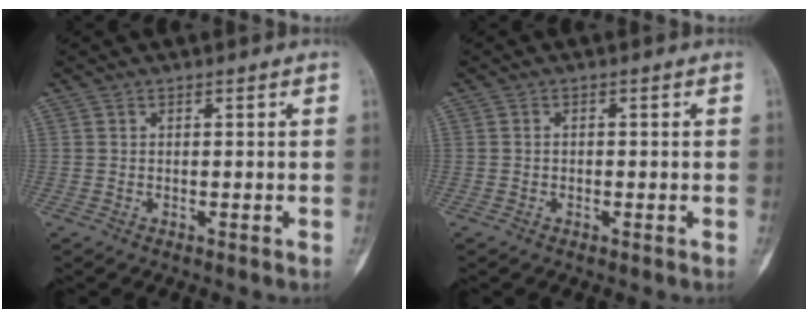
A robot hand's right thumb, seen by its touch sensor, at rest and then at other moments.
{"total": 0.6, "force": [-0.1, 0.5, 0.3], "torque": [-0.003, 0.002, -0.004]}